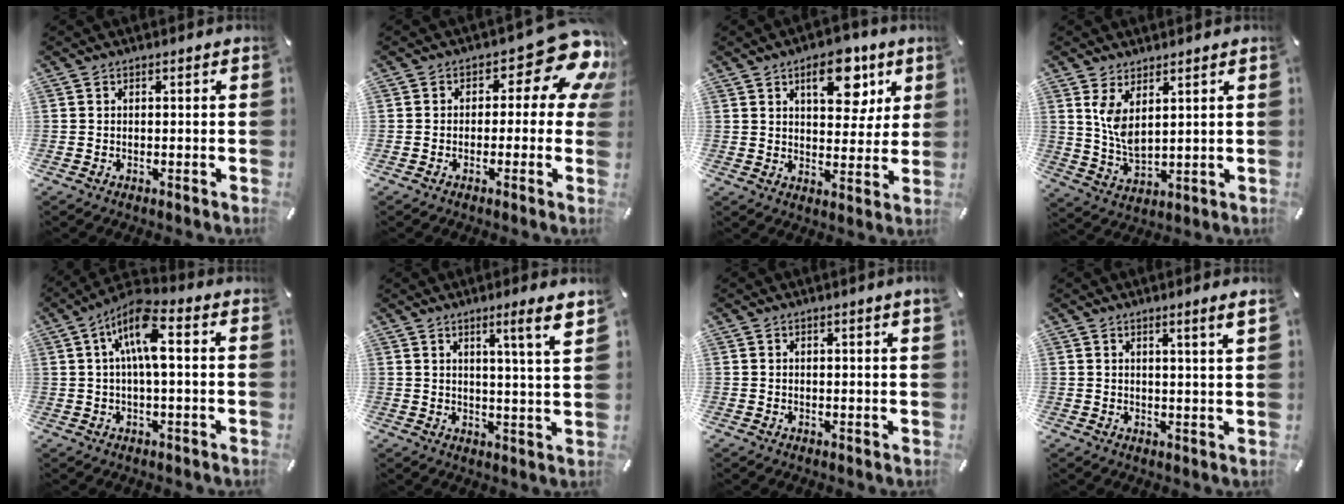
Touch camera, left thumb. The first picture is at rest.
{"total": 13.2, "force": [4.8, 6.5, 10.4], "torque": [-0.128, -0.029, 0.080]}
{"total": 12.5, "force": [6.1, 6.9, 8.4], "torque": [-0.093, -0.021, 0.096]}
{"total": 6.5, "force": [3.8, 2.7, 4.5], "torque": [-0.112, -0.020, 0.068]}
{"total": 10.5, "force": [2.1, 3.6, 9.6], "torque": [-0.177, 0.002, 0.036]}
{"total": 8.1, "force": [4.6, -0.2, 6.6], "torque": [-0.098, -0.027, 0.065]}
{"total": 1.0, "force": [0.6, -0.1, 0.8], "torque": [-0.014, -0.002, 0.011]}
{"total": 3.6, "force": [2.2, -0.4, 2.8], "torque": [-0.055, -0.009, 0.037]}